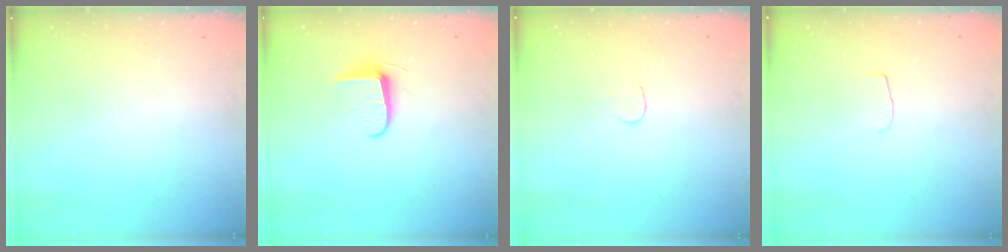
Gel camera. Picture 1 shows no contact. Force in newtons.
{"total": 6.8, "press": 6.7, "slide": 0.9}
{"total": 3.8, "press": 3.8, "slide": 0.3}
{"total": 3.0, "press": 3.0, "slide": 0.3}